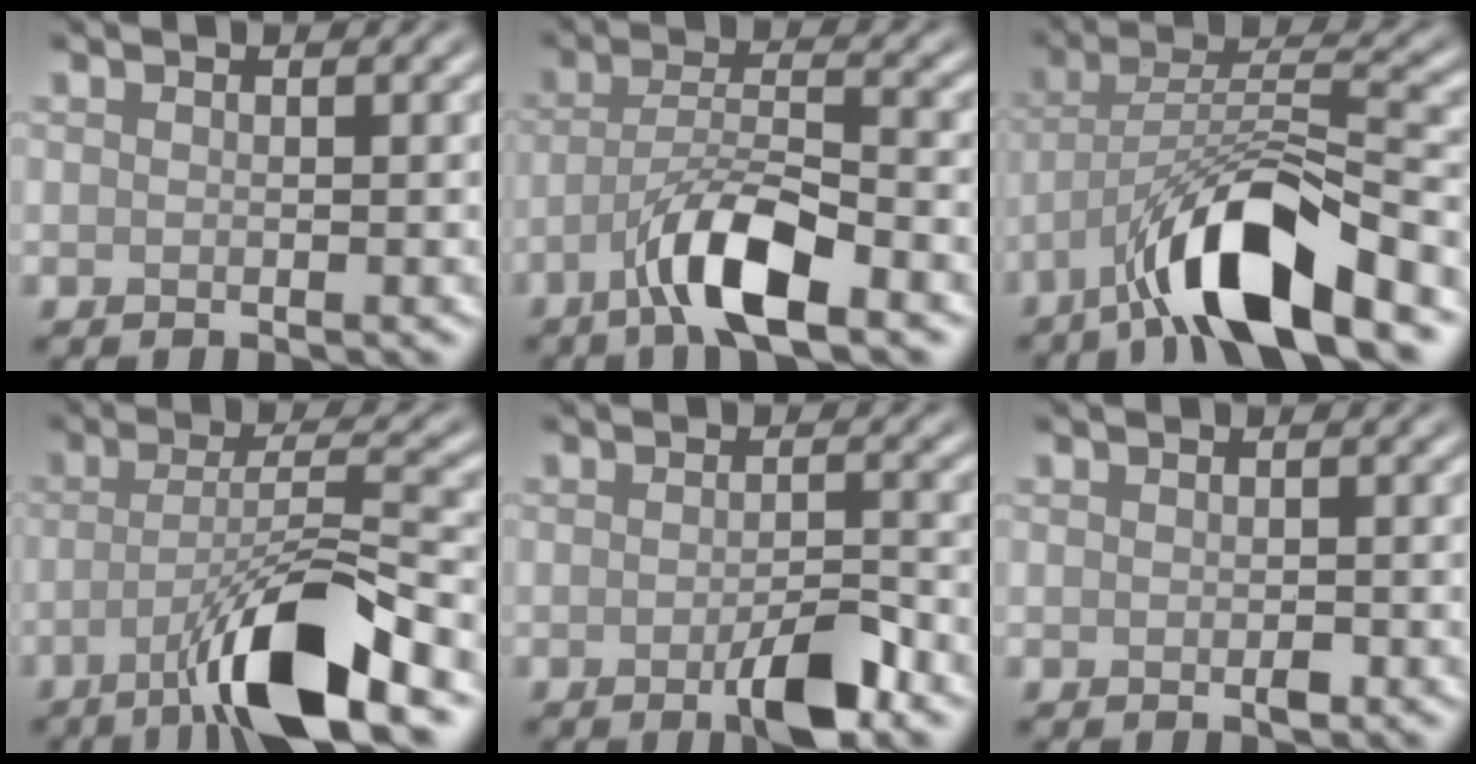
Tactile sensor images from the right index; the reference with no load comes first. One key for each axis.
{"total": 6.4, "fx": -3.5, "fy": 1.5, "fz": 5.1, "tx": -0.096, "ty": 0.006, "tz": -0.068}
{"total": 9.8, "fx": -6.3, "fy": 2.0, "fz": 7.3, "tx": -0.130, "ty": 0.012, "tz": -0.115}
{"total": 8.9, "fx": -4.9, "fy": 1.3, "fz": 7.3, "tx": -0.123, "ty": 0.008, "tz": -0.089}
{"total": 3.7, "fx": -1.9, "fy": 1.0, "fz": 3.1, "tx": -0.054, "ty": -0.001, "tz": -0.033}
{"total": 0.7, "fx": -0.2, "fy": 0.4, "fz": 0.6, "tx": -0.009, "ty": -0.001, "tz": -0.002}